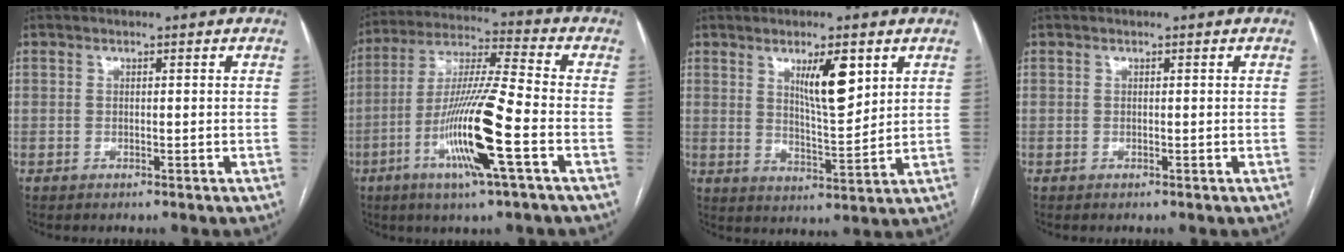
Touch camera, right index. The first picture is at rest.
{"total": 15.1, "force": [-5.3, -0.1, 14.1], "torque": [-0.280, -0.010, -0.103]}
{"total": 7.9, "force": [3.7, 1.5, 6.8], "torque": [-0.116, -0.008, 0.065]}
{"total": 0.0}